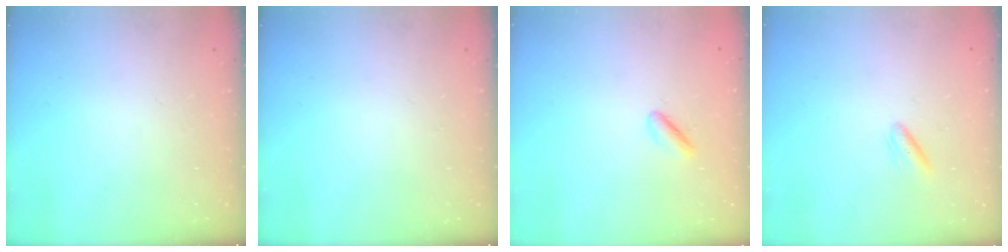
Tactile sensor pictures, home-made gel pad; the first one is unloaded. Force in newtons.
{"total": 0.0}
{"total": 1.5, "press": 1.3, "slide": 0.6}
{"total": 2.9, "press": 2.7, "slide": 1.1}